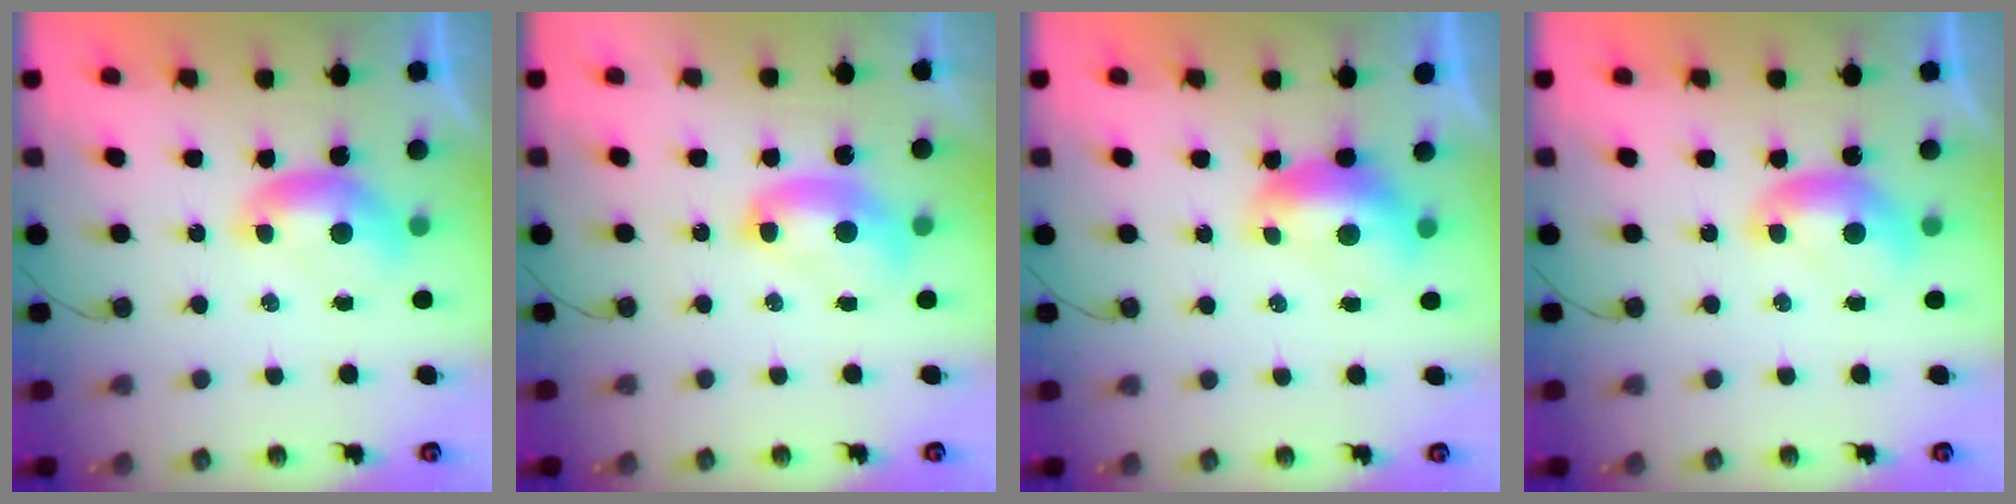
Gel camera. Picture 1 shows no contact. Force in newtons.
{"total": 2.7, "press": 2.7, "slide": 0.1}
{"total": 1.6, "press": 1.4, "slide": 0.7}
{"total": 0.0}